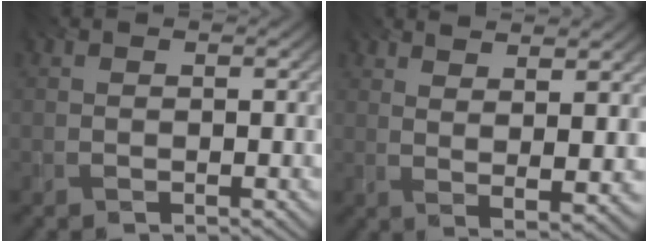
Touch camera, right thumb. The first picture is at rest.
{"total": 7.6, "force": [4.6, 1.3, 5.9], "torque": [-0.092, 0.003, 0.069]}